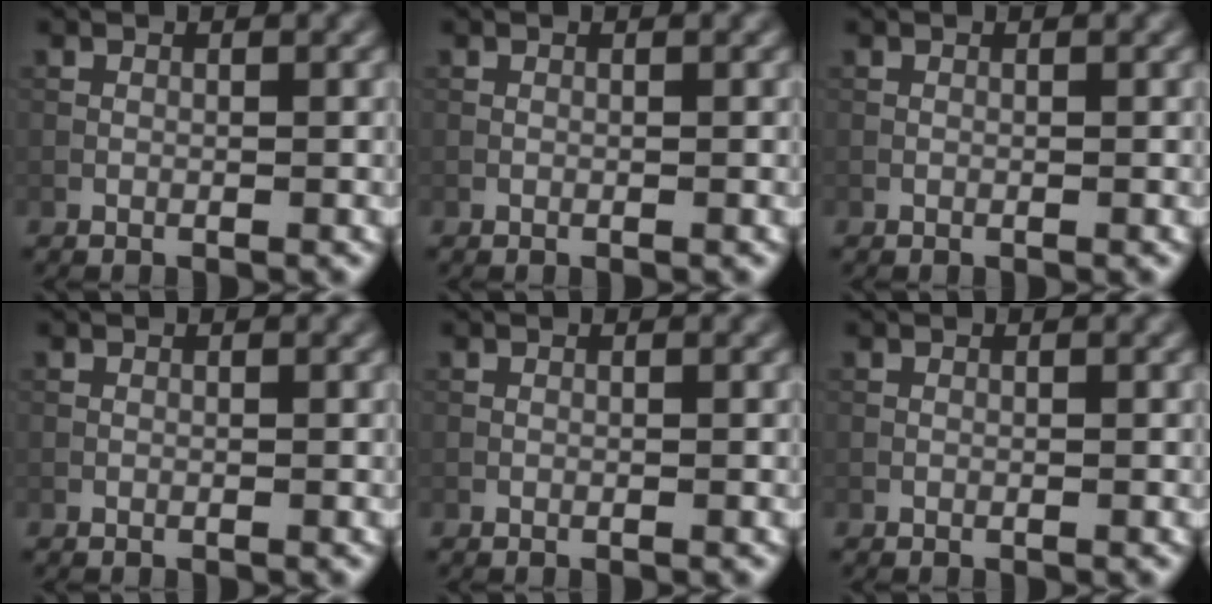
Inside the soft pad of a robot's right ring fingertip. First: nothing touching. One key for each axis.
{"total": 0.0}
{"total": 0.0}
{"total": 0.0}
{"total": 0.0}
{"total": 0.0}